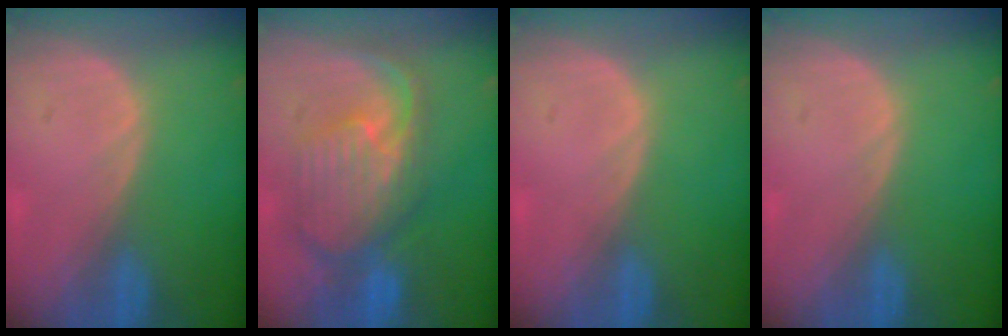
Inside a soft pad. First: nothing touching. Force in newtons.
{"total": 10.6, "press": 9.5, "slide": 4.8}
{"total": 0.0}
{"total": 0.0}